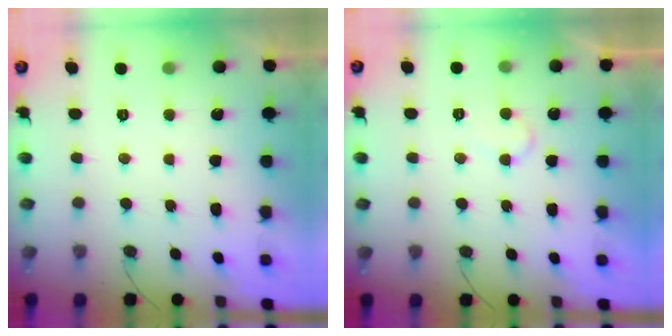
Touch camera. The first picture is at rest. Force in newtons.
{"total": 4.7, "press": 4.7, "slide": 0.4}